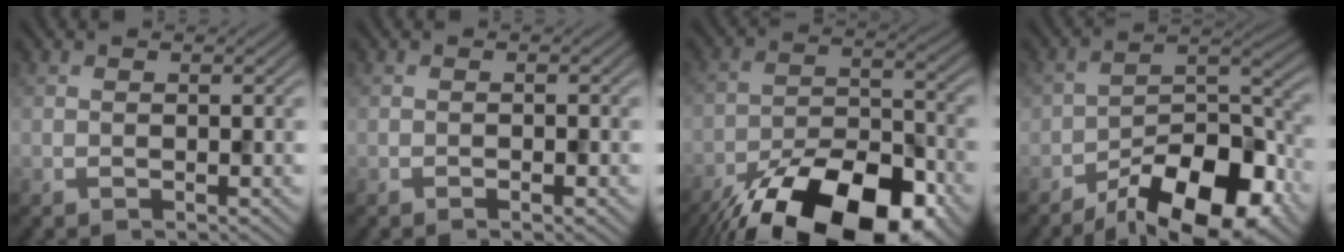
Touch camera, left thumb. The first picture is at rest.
{"total": 0.8, "force": [-0.4, 0.2, 0.7], "torque": [-0.010, -0.001, -0.007]}
{"total": 19.0, "force": [-13.3, 7.9, 11.0], "torque": [-0.190, -0.046, -0.205]}
{"total": 13.7, "force": [-9.0, 5.9, 8.5], "torque": [-0.130, -0.008, -0.156]}